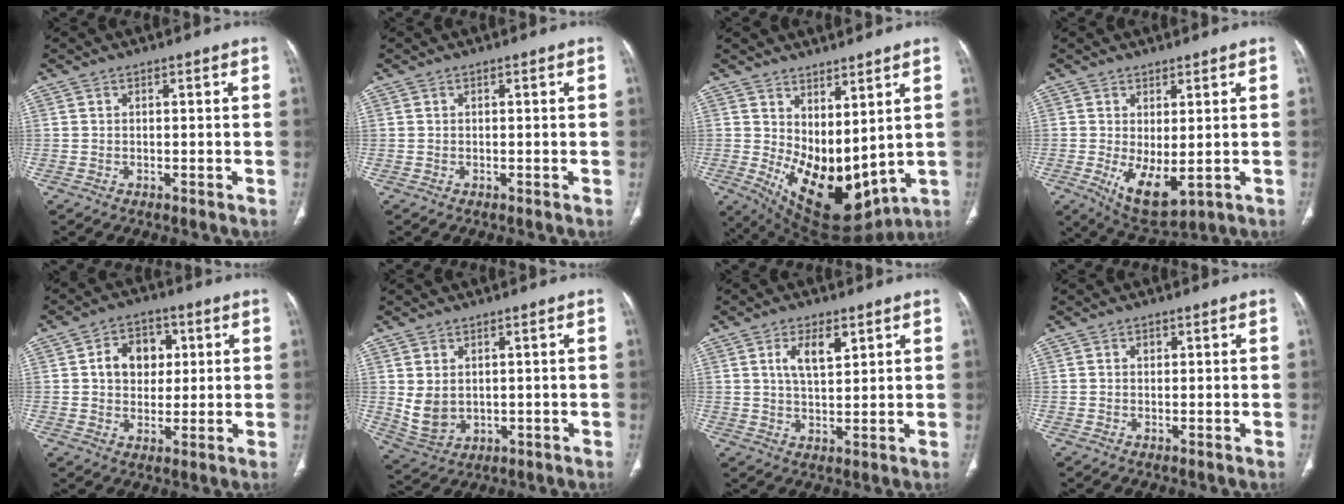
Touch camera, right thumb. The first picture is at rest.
{"total": 0.0}
{"total": 16.2, "force": [3.0, 8.6, 13.4], "torque": [-0.203, -0.046, 0.086]}
{"total": 7.8, "force": [-1.1, 3.5, 6.9], "torque": [-0.111, -0.021, 0.000]}
{"total": 9.1, "force": [2.0, 7.0, 5.5], "torque": [-0.047, 0.003, 0.030]}
{"total": 6.1, "force": [0.9, 4.5, 4.1], "torque": [-0.071, -0.010, 0.040]}
{"total": 6.3, "force": [2.7, 2.9, 4.9], "torque": [-0.079, -0.015, 0.052]}
{"total": 0.9, "force": [0.4, 0.7, 0.4], "torque": [-0.002, 0.000, 0.006]}